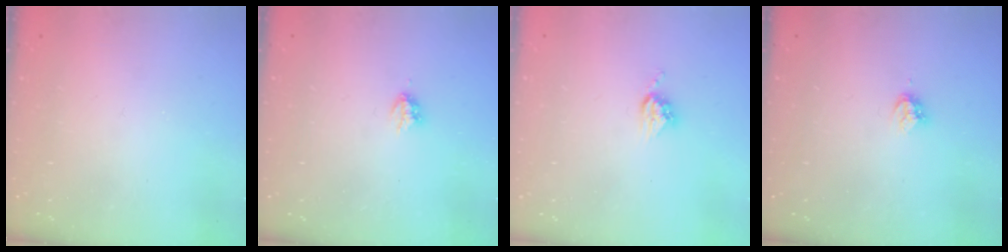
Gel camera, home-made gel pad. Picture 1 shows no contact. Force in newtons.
{"total": 2.9, "press": 2.9, "slide": 0.5}
{"total": 5.2, "press": 5.2, "slide": 0.1}
{"total": 3.6, "press": 3.6, "slide": 0.7}